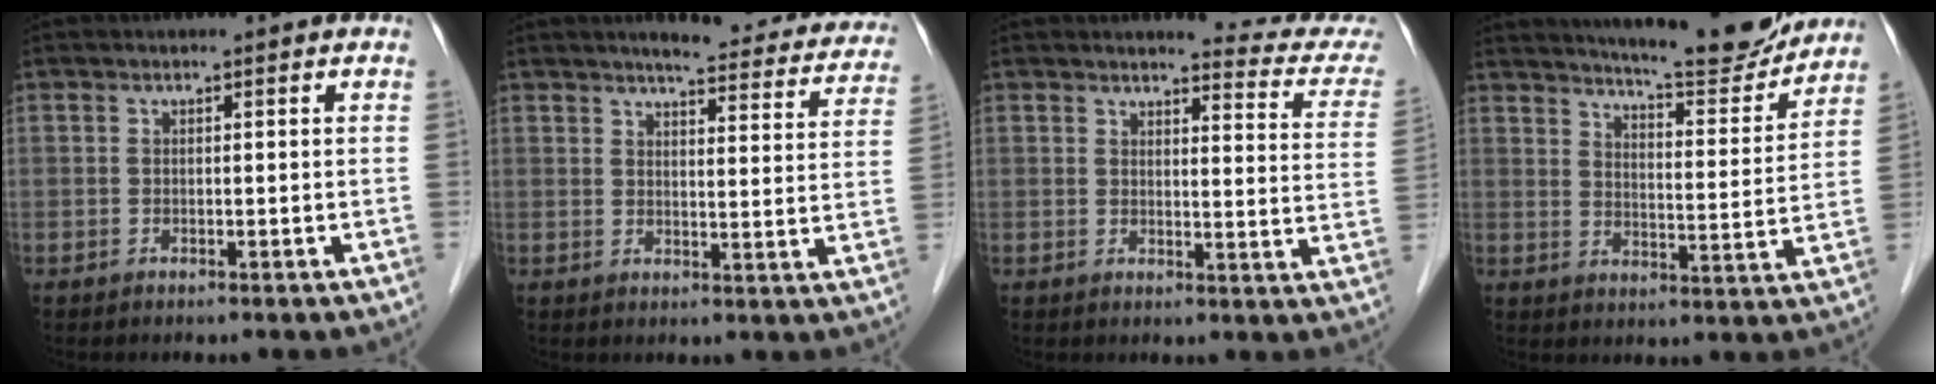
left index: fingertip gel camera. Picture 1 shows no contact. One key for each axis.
{"total": 16.3, "fx": 14.7, "fy": 2.9, "fz": 6.3, "tx": -0.054, "ty": -0.020, "tz": 0.158}
{"total": 10.0, "fx": 9.9, "fy": -0.1, "fz": 1.2, "tx": -0.004, "ty": -0.074, "tz": 0.091}
{"total": 14.3, "fx": 13.4, "fy": 1.1, "fz": 4.9, "tx": -0.074, "ty": -0.022, "tz": 0.180}